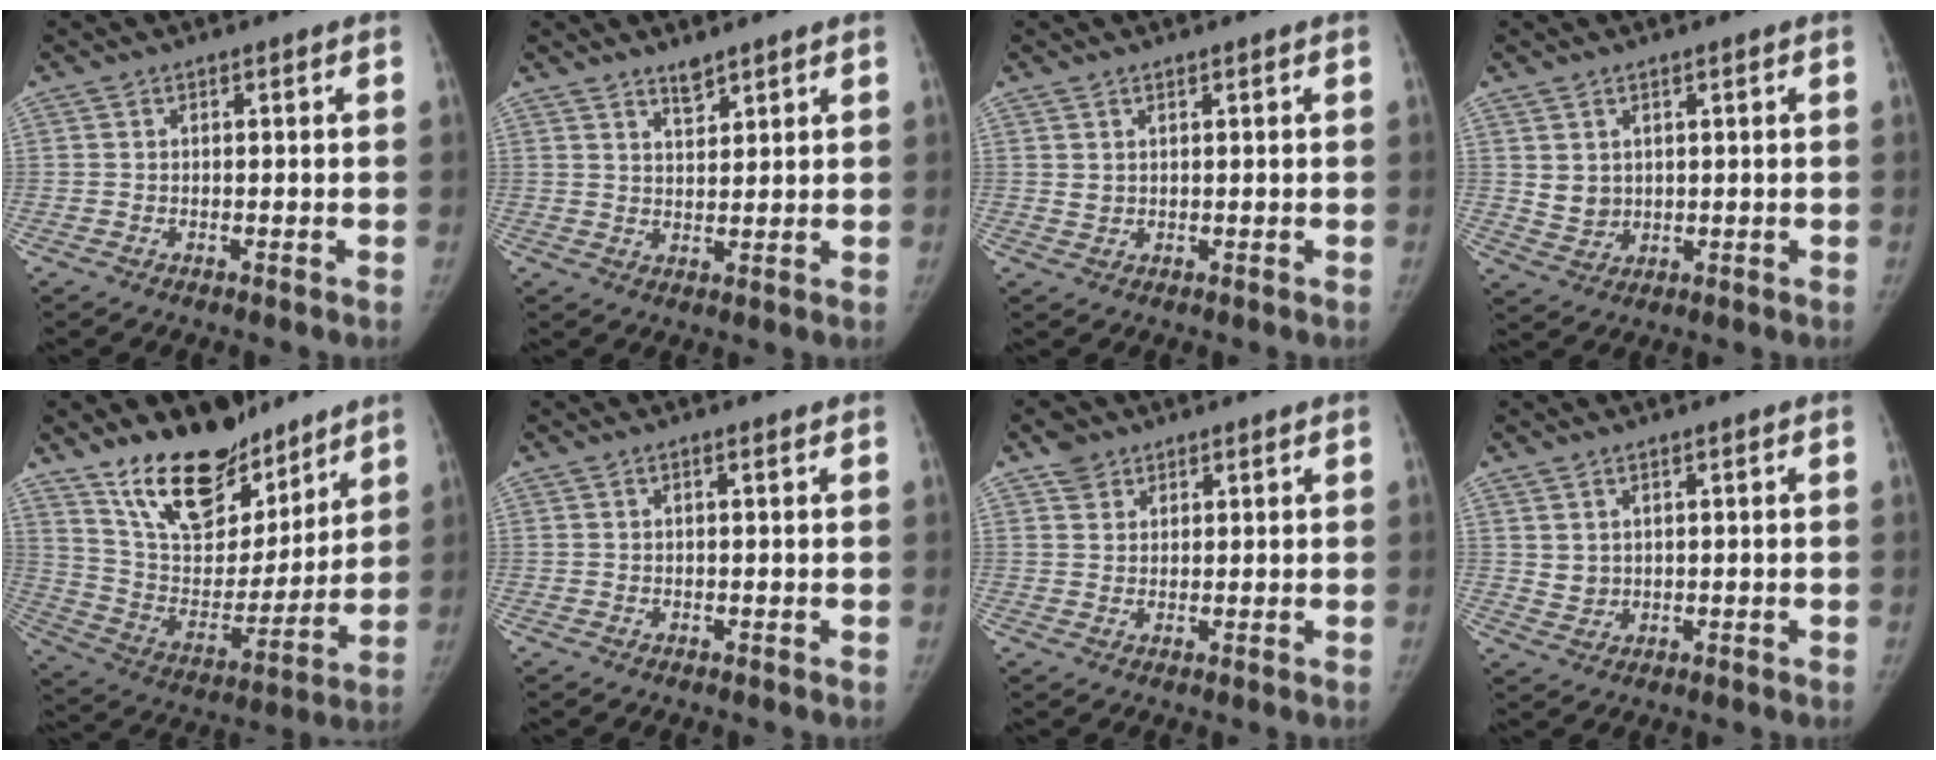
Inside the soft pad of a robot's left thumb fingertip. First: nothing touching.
{"total": 3.2, "force": [2.7, 1.0, 1.5], "torque": [-0.017, -0.024, 0.049]}
{"total": 1.3, "force": [1.0, 0.7, 0.6], "torque": [-0.003, -0.008, 0.020]}
{"total": 3.7, "force": [1.5, 3.0, 1.6], "torque": [-0.019, -0.017, 0.040]}
{"total": 21.5, "force": [15.6, 10.5, 10.4], "torque": [-0.131, -0.088, 0.272]}
{"total": 0.8, "force": [0.4, 0.1, 0.6], "torque": [-0.010, 0.001, 0.007]}
{"total": 3.5, "force": [2.3, 2.5, 0.6], "torque": [0.006, -0.011, 0.040]}
{"total": 2.6, "force": [1.6, 1.7, 1.0], "torque": [-0.011, -0.016, 0.038]}